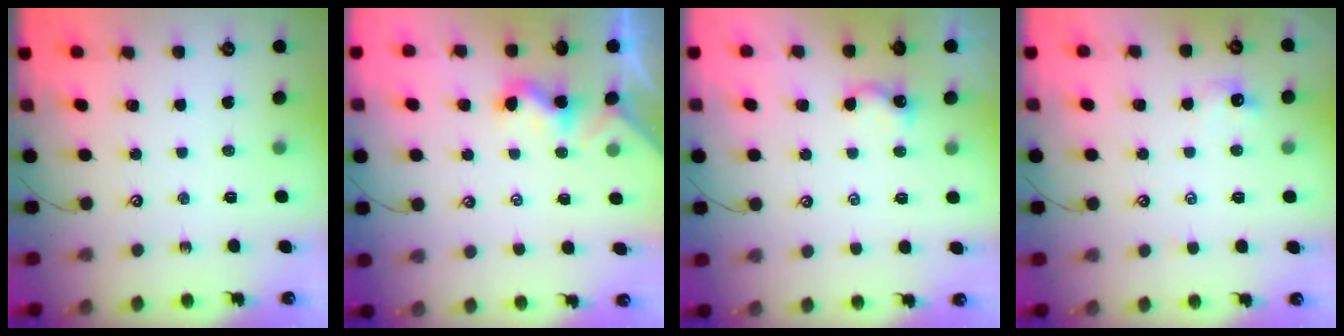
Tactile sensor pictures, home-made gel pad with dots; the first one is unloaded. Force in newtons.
{"total": 1.7, "press": 1.7, "slide": 0.3}
{"total": 2.9, "press": 2.9, "slide": 0.3}
{"total": 0.8, "press": 0.5, "slide": 0.6}